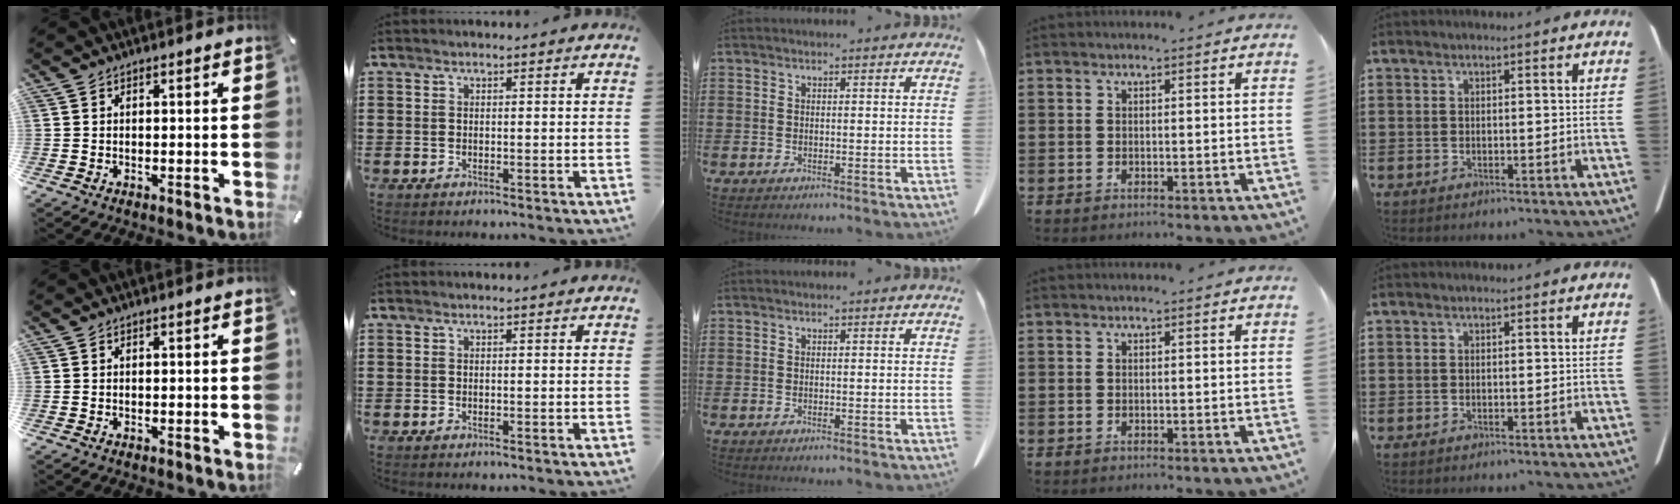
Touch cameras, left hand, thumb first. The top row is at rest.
{}